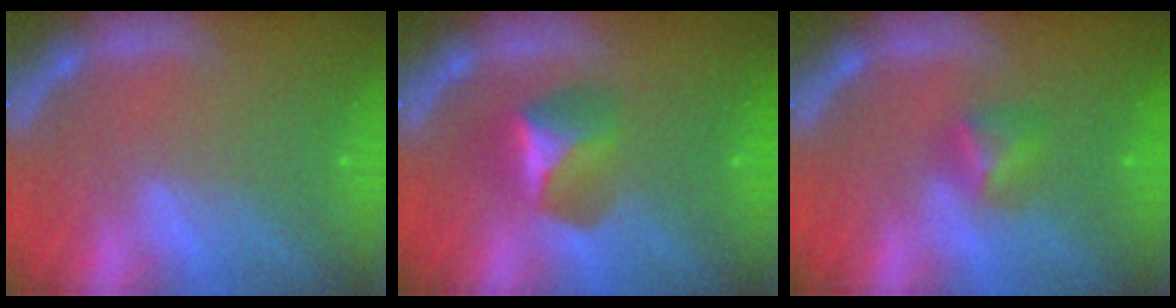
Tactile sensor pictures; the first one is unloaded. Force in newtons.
{"total": 3.9}
{"total": 2.4}